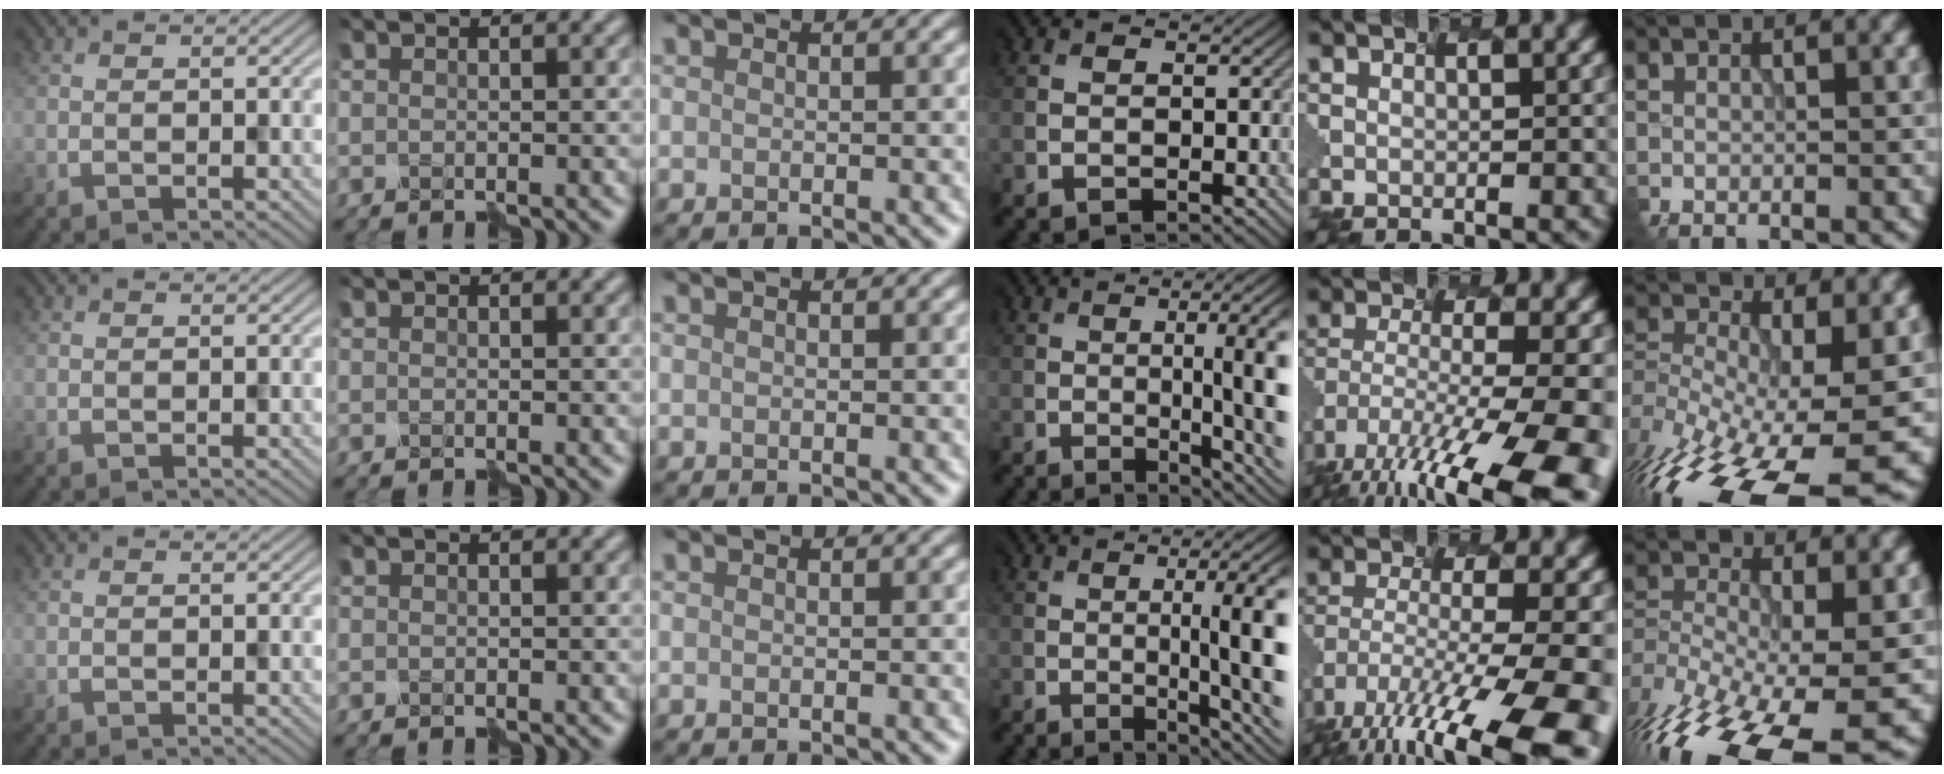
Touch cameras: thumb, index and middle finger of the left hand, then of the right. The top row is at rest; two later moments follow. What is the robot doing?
{"motion": "shake", "object": "plastic piggy bank"}